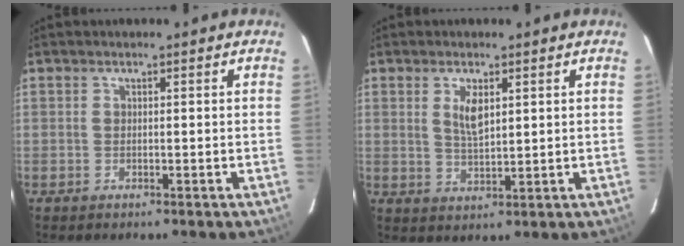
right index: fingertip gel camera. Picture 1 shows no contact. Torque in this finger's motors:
{"motor_torque": [0.69, 0.20, 0.28, 0.07]}